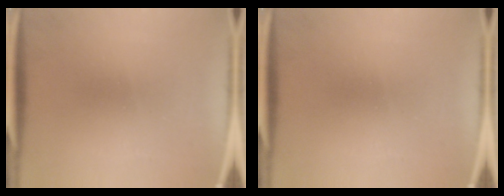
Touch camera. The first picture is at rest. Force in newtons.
{"total": 0.0}